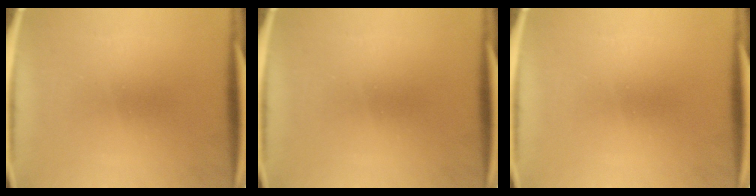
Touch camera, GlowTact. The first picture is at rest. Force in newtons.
{"total": 0.0}
{"total": 0.0}